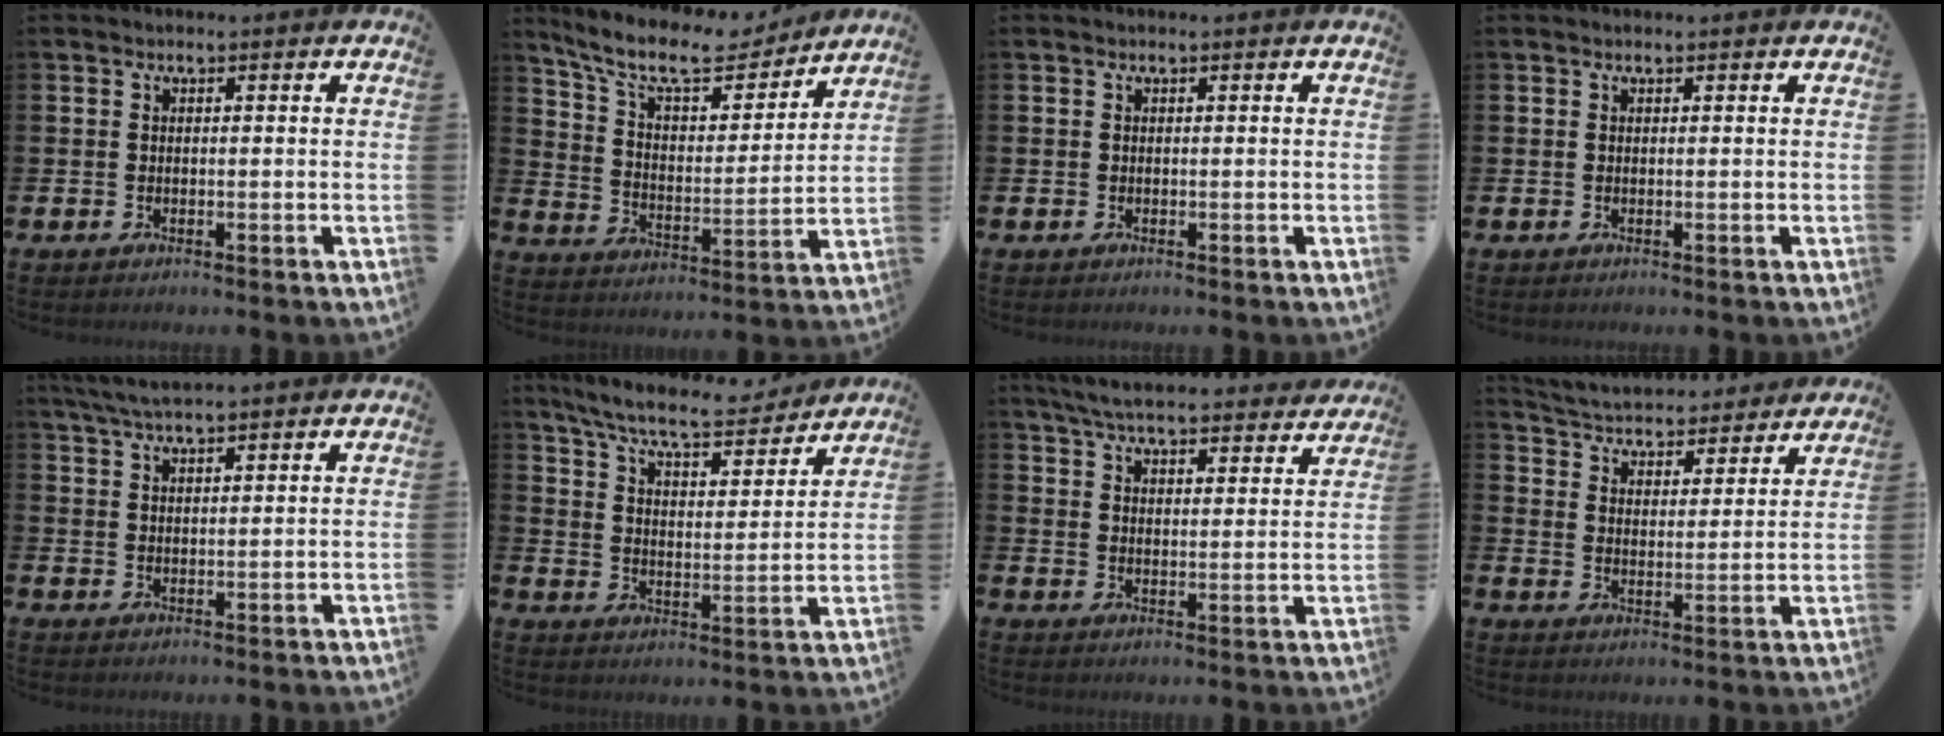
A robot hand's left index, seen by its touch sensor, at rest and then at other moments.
{"total": 10.9, "force": [9.5, 3.1, 4.3], "torque": [-0.115, -0.057, 0.165]}
{"total": 0.0}
{"total": 0.0}
{"total": 4.5, "force": [4.1, 0.5, 1.9], "torque": [-0.051, -0.005, 0.076]}
{"total": 8.9, "force": [8.2, 1.1, 3.4], "torque": [-0.094, -0.046, 0.142]}
{"total": 6.3, "force": [6.0, 0.9, 1.6], "torque": [-0.050, -0.036, 0.104]}
{"total": 4.6, "force": [4.5, 1.1, 0.1], "torque": [-0.024, -0.044, 0.071]}